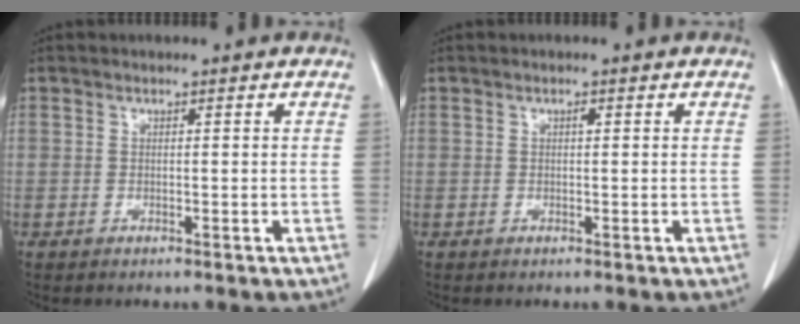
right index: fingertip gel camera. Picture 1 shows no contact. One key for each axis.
{"total": 1.0, "fx": 0.4, "fy": 0.3, "fz": 0.8, "tx": -0.015, "ty": -0.001, "tz": 0.006}